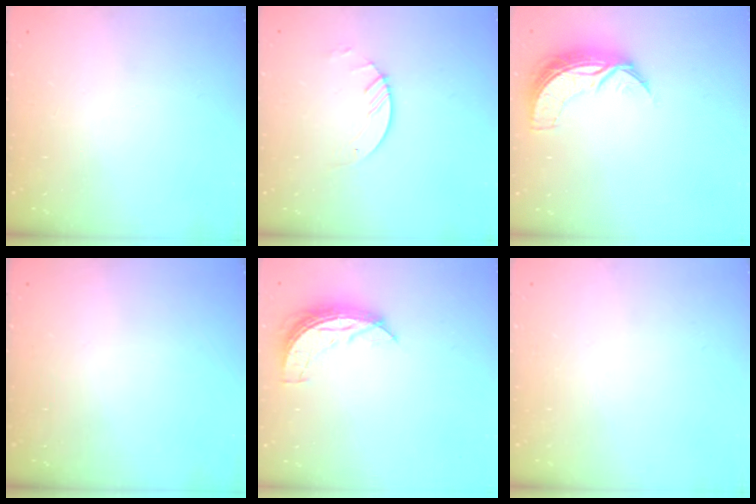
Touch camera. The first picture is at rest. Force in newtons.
{"total": 3.9, "press": 3.9, "slide": 0.4}
{"total": 7.9, "press": 7.9, "slide": 0.5}
{"total": 0.0}
{"total": 6.9, "press": 6.9, "slide": 0.3}
{"total": 0.0}